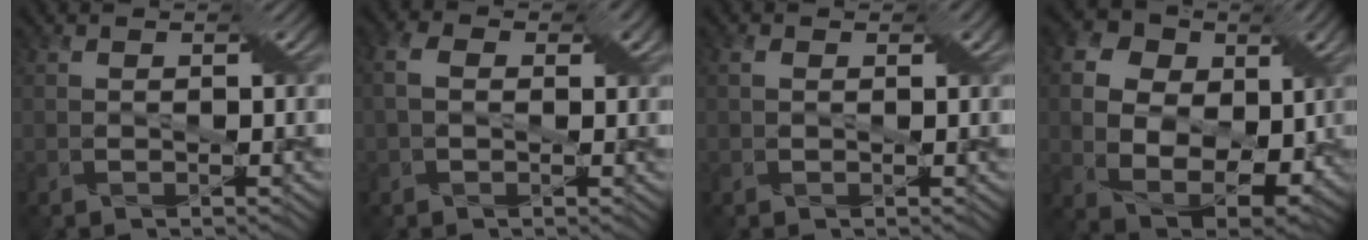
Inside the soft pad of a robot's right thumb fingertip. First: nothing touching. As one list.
[{"total": 4.5, "force": [0.7, 3.1, 3.2], "torque": [-0.062, 0.012, 0.002]}, {"total": 1.8, "force": [0.6, 1.2, 1.1], "torque": [-0.018, 0.001, 0.012]}, {"total": 12.5, "force": [1.4, 9.7, 7.7], "torque": [-0.179, -0.007, 0.036]}]